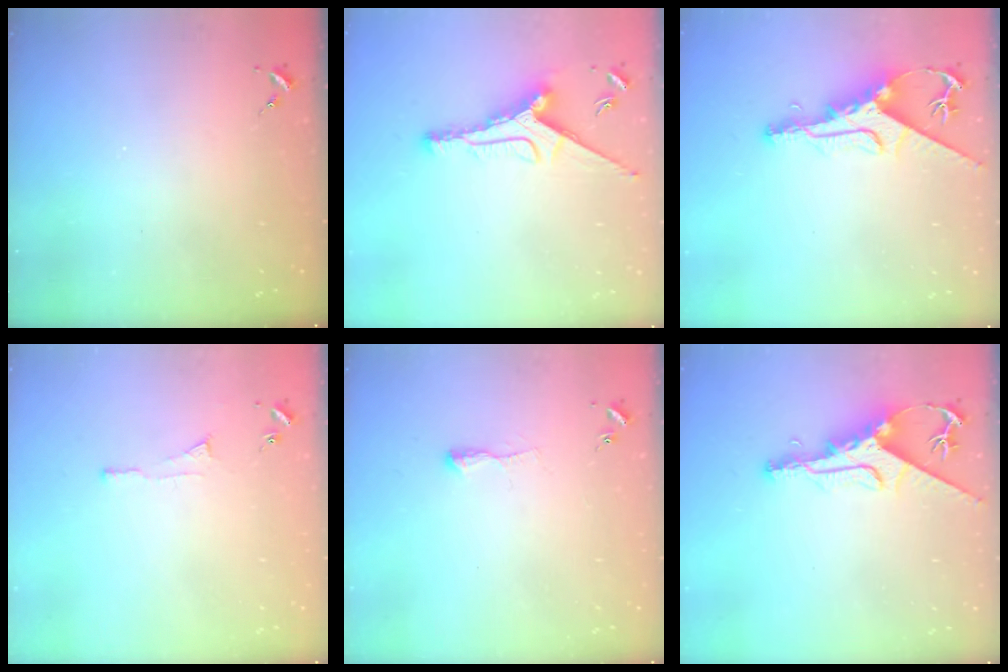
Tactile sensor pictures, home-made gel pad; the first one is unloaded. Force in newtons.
{"total": 11.4, "press": 11.4, "slide": 0.6}
{"total": 11.0, "press": 10.9, "slide": 1.2}
{"total": 3.5, "press": 3.5, "slide": 0.5}
{"total": 4.6, "press": 4.6, "slide": 0.5}
{"total": 11.0, "press": 10.9, "slide": 1.2}